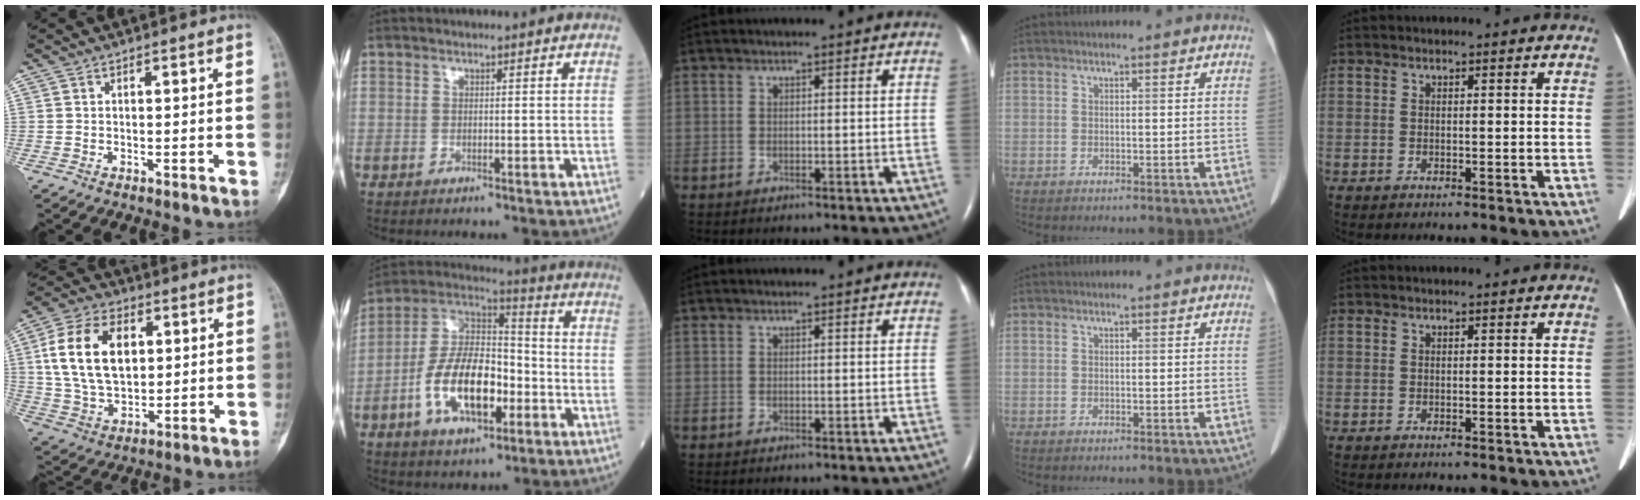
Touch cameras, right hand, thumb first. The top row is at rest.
{"thumb": {"total": 16.4, "force": [3.6, 10.4, 12.1], "torque": [-0.204, -0.002, 0.069]}, "index": {"total": 15.1, "force": [-4.8, 6.9, 12.5], "torque": [-0.248, 0.016, -0.082]}}